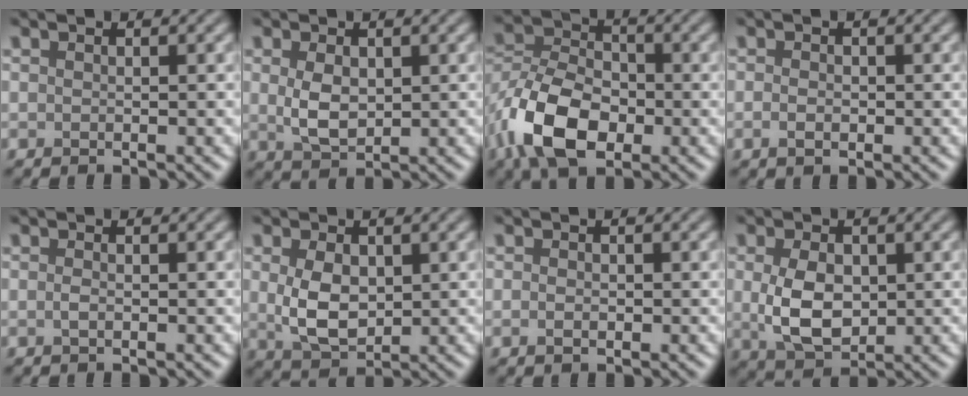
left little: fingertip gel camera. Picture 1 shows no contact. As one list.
[{"total": 3.2, "force": [0.4, 2.0, 2.4], "torque": [-0.057, -0.003, 0.014]}, {"total": 8.9, "force": [-3.9, 5.4, 5.9], "torque": [-0.123, 0.001, -0.086]}, {"total": 1.3, "force": [-0.3, 0.8, 0.9], "torque": [-0.016, -0.001, -0.007]}, {"total": 0.6, "force": [-0.1, 0.2, 0.6], "torque": [-0.014, -0.001, -0.003]}, {"total": 4.6, "force": [0.4, 3.0, 3.5], "torque": [-0.079, -0.004, 0.016]}, {"total": 0.9, "force": [-0.2, 0.6, 0.6], "torque": [-0.012, -0.002, -0.003]}, {"total": 5.3, "force": [0.1, 3.5, 3.9], "torque": [-0.085, -0.006, 0.009]}]